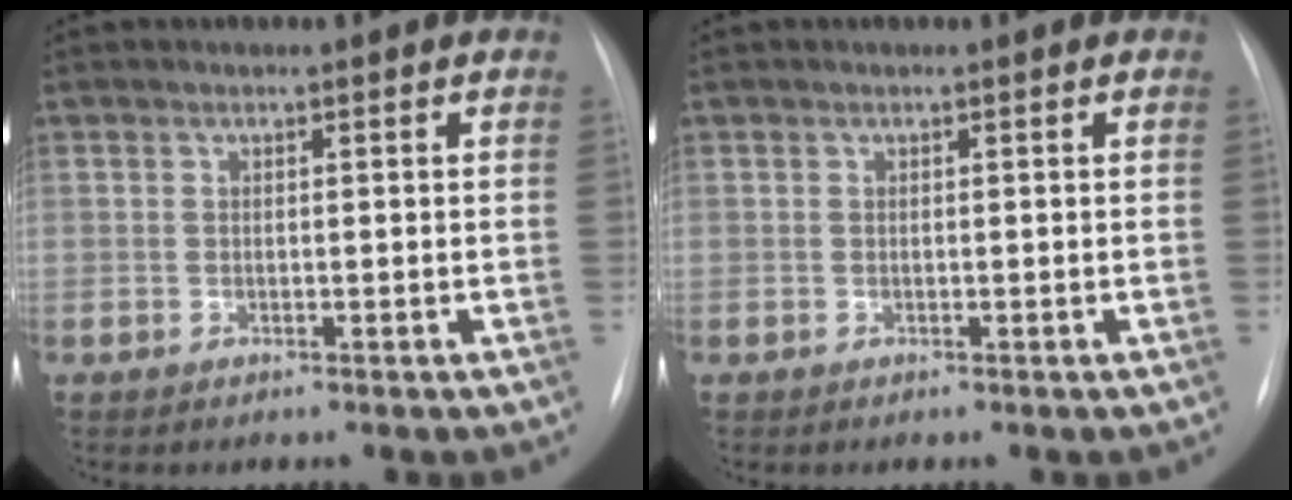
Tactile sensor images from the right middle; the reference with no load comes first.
{"total": 0.0}